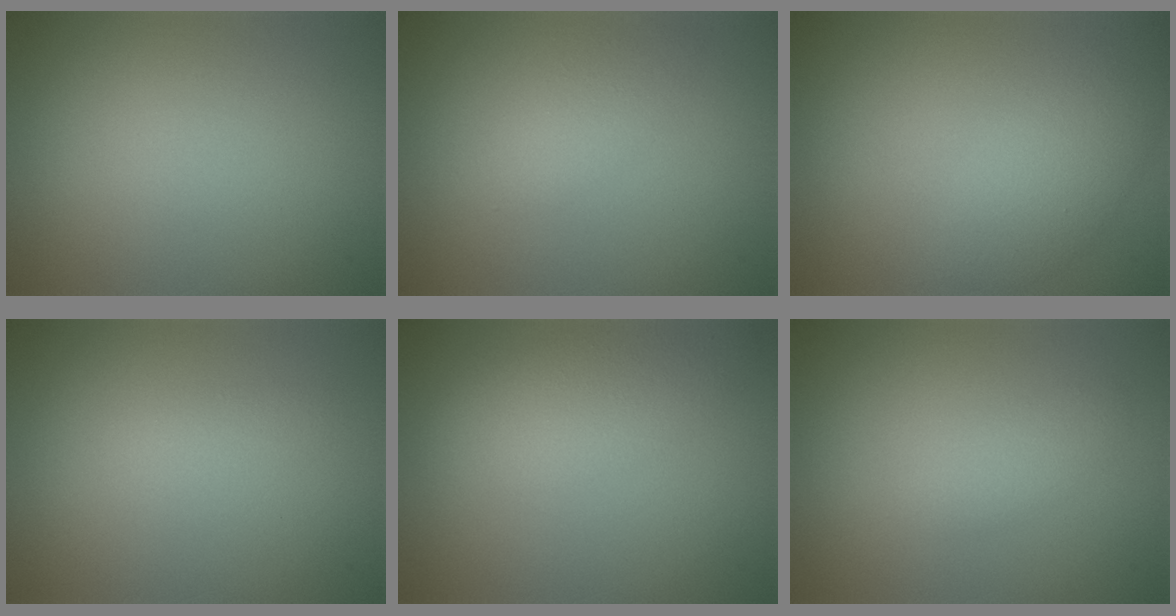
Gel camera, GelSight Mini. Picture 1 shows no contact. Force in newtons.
{"total": 1.8, "press": 1.8, "slide": 0.1}
{"total": 3.8, "press": 3.8, "slide": 0.1}
{"total": 1.0, "press": 1.0, "slide": 0.0}
{"total": 4.7, "press": 4.7, "slide": 0.3}
{"total": 1.6, "press": 1.6, "slide": 0.1}